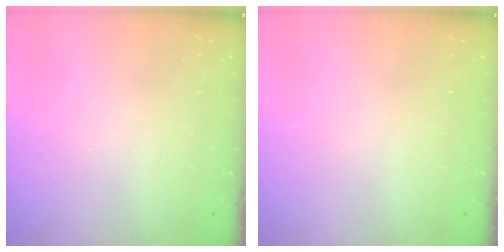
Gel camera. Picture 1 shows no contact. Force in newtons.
{"total": 0.0}